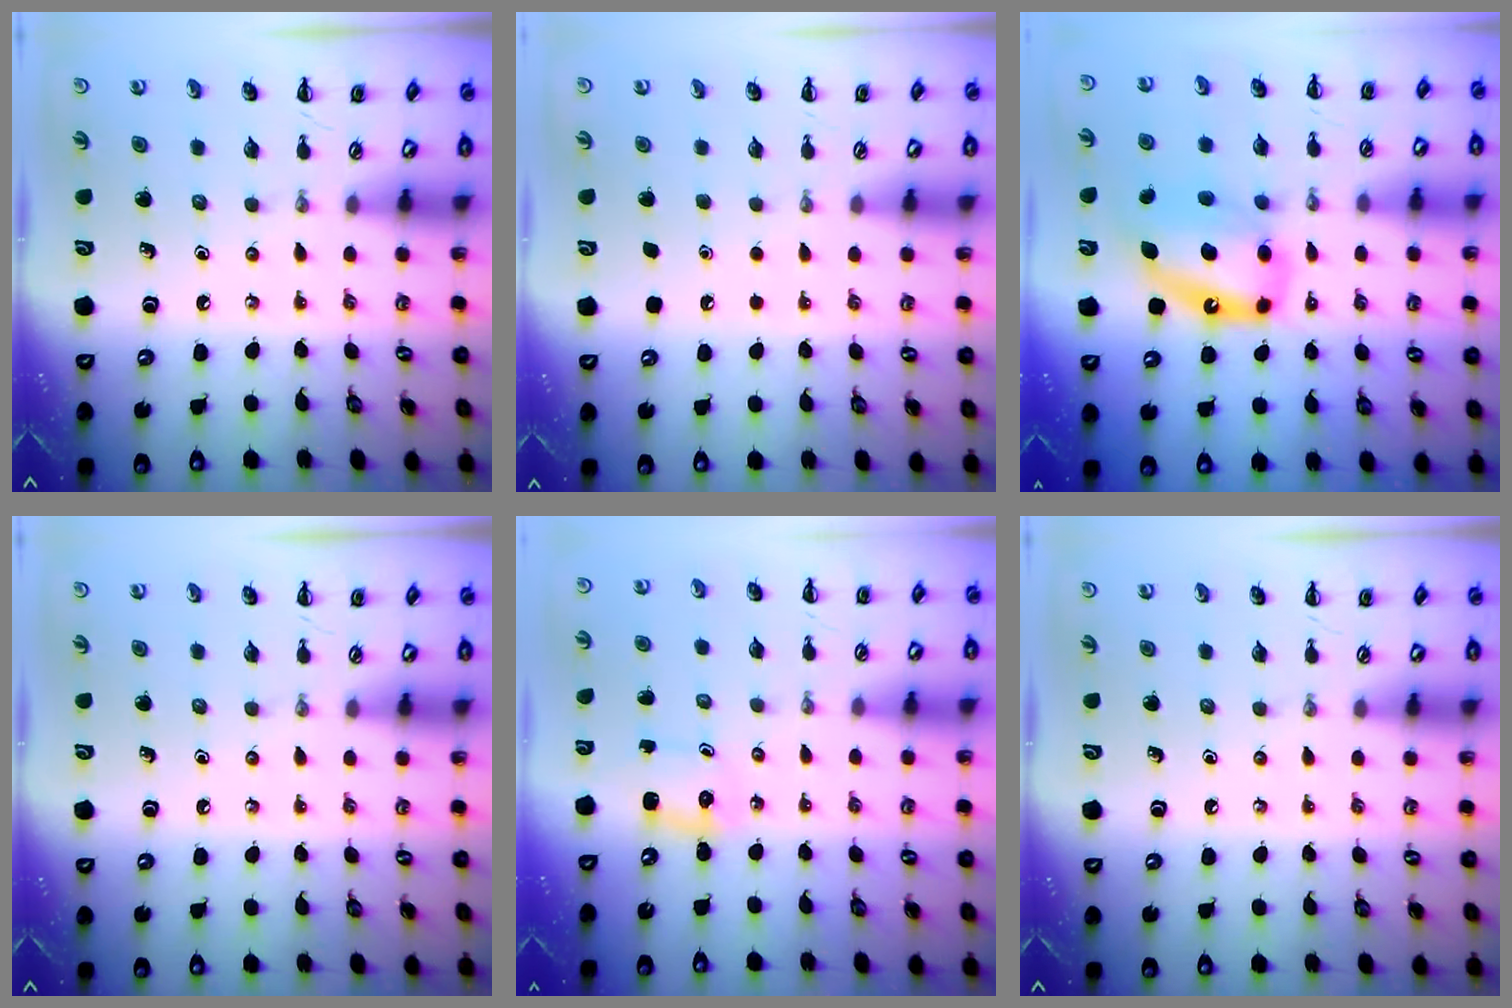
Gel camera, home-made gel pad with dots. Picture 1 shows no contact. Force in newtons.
{"total": 1.7, "press": 1.7, "slide": 0.1}
{"total": 12.3, "press": 11.9, "slide": 3.1}
{"total": 0.0}
{"total": 2.2, "press": 2.1, "slide": 0.8}
{"total": 0.0}